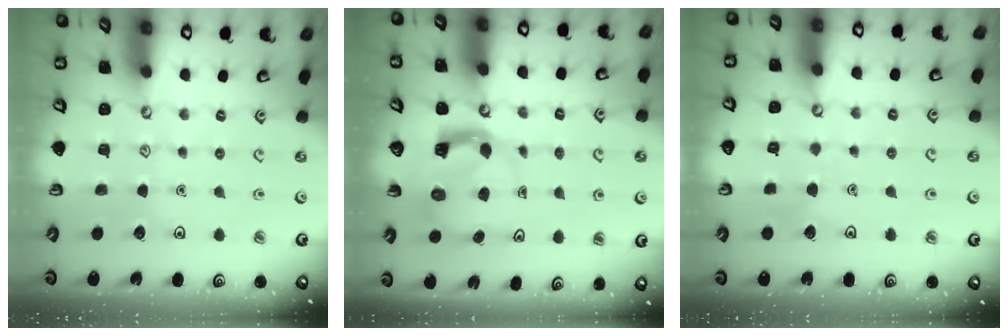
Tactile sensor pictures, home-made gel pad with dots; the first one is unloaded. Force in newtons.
{"total": 3.9, "press": 3.9, "slide": 0.3}
{"total": 3.9, "press": 3.9, "slide": 0.2}